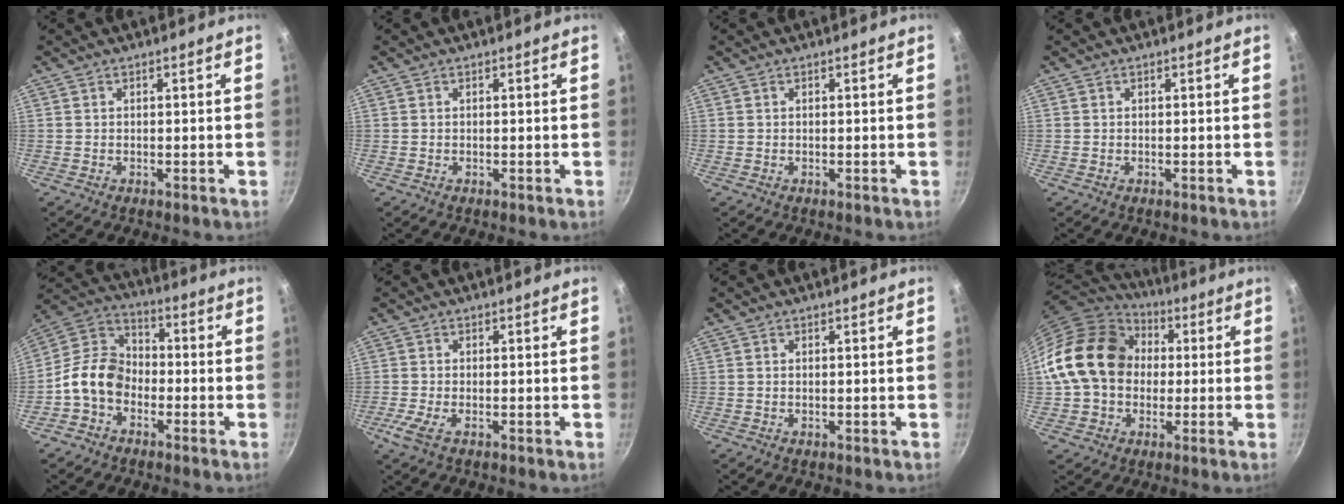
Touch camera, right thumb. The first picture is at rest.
{"total": 0.0}
{"total": 0.0}
{"total": 0.0}
{"total": 10.7, "force": [-3.6, 8.0, 6.1], "torque": [-0.081, 0.044, -0.094]}
{"total": 3.0, "force": [-1.2, 0.8, 2.6], "torque": [-0.068, -0.002, -0.029]}
{"total": 0.0}
{"total": 18.4, "force": [2.1, 14.7, 10.8], "torque": [-0.167, 0.037, 0.030]}